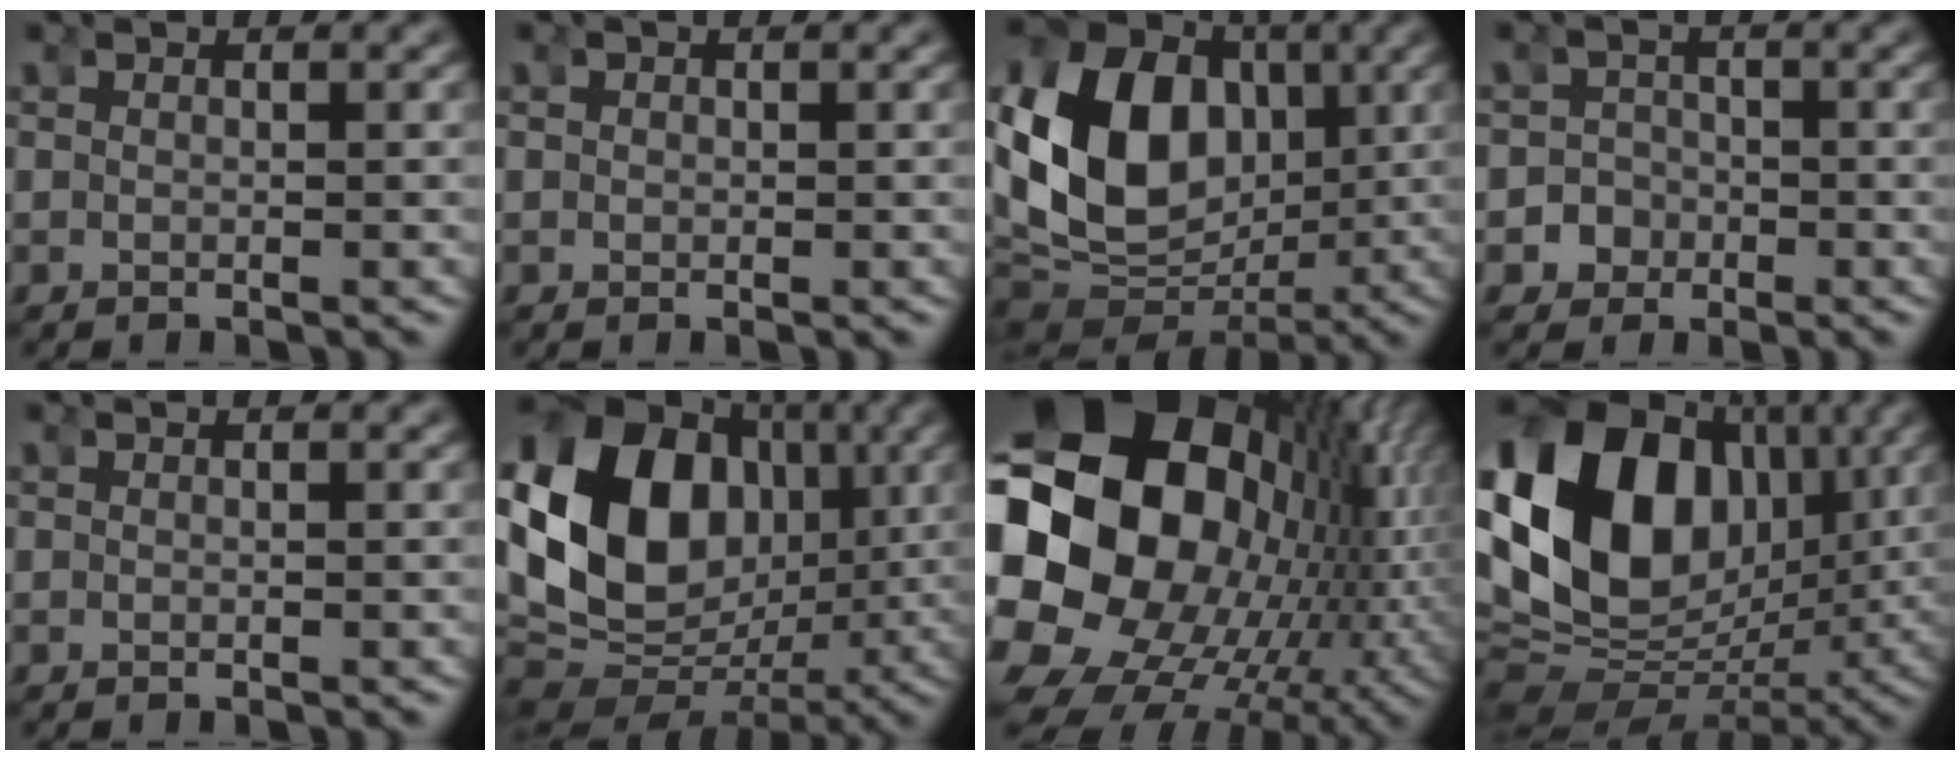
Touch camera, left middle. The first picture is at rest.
{"total": 0.7, "force": [0.1, 0.7, 0.2], "torque": [-0.006, 0.000, 0.003]}
{"total": 18.3, "force": [1.4, 14.3, 11.4], "torque": [-0.217, -0.022, 0.028]}
{"total": 5.7, "force": [-2.0, 5.2, 0.7], "torque": [-0.027, -0.017, -0.039]}
{"total": 0.0}
{"total": 20.2, "force": [1.0, 15.6, 12.8], "torque": [-0.245, -0.030, 0.020]}
{"total": 33.0, "force": [2.0, 24.0, 22.5], "torque": [-0.389, -0.038, 0.026]}
{"total": 21.8, "force": [2.3, 16.1, 14.5], "torque": [-0.270, -0.014, 0.038]}